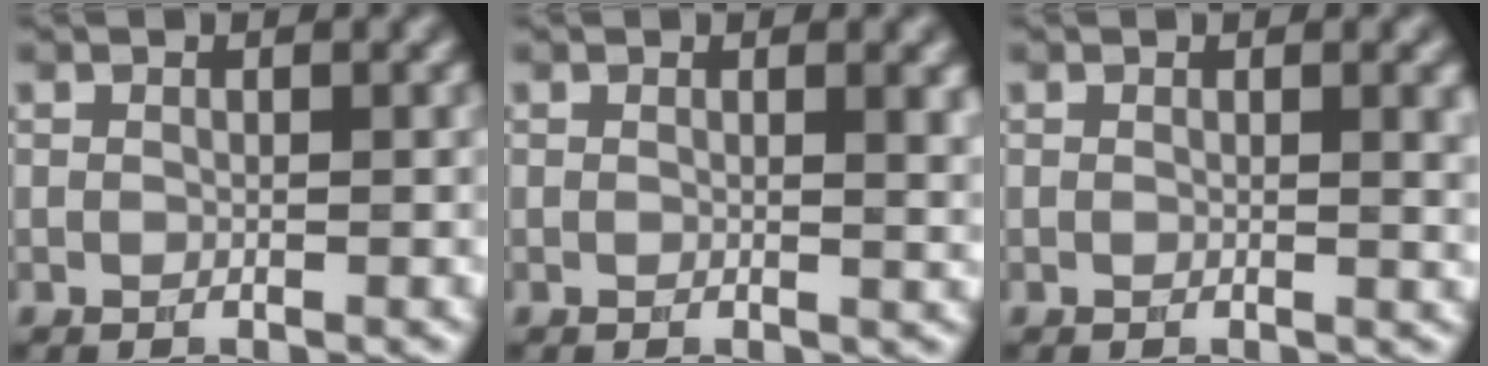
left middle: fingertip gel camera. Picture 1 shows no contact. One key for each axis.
{"total": 2.1, "fx": 0.8, "fy": 0.7, "fz": 1.8, "tx": -0.012, "ty": 0.001, "tz": 0.008}
{"total": 2.1, "fx": 0.5, "fy": 0.6, "fz": 1.9, "tx": -0.016, "ty": 0.001, "tz": 0.003}